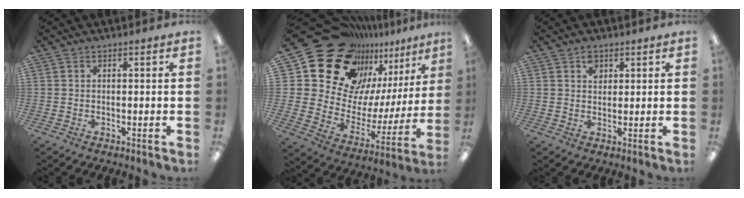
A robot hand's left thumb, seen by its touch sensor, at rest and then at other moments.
{"total": 22.8, "force": [17.6, 12.2, 8.0], "torque": [-0.149, -0.130, 0.339]}
{"total": 2.9, "force": [1.6, 2.1, 1.1], "torque": [-0.009, -0.003, 0.027]}